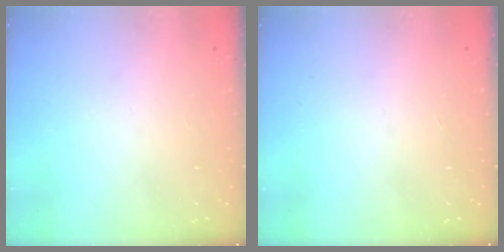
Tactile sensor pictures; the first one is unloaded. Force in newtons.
{"total": 0.0}